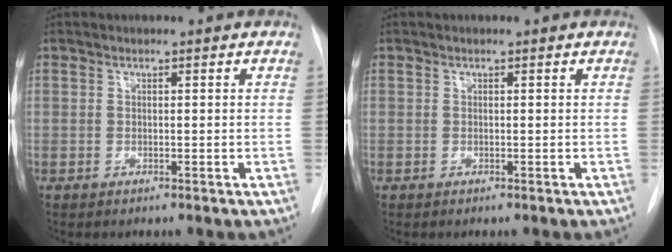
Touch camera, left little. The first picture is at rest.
{"total": 0.0}